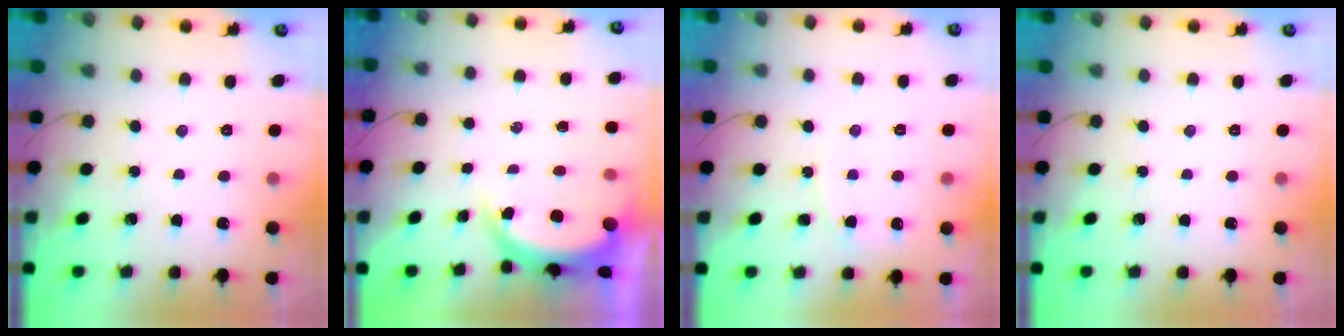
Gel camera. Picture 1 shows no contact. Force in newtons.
{"total": 4.6, "press": 4.6, "slide": 0.7}
{"total": 6.6, "press": 6.6, "slide": 0.4}
{"total": 0.0}